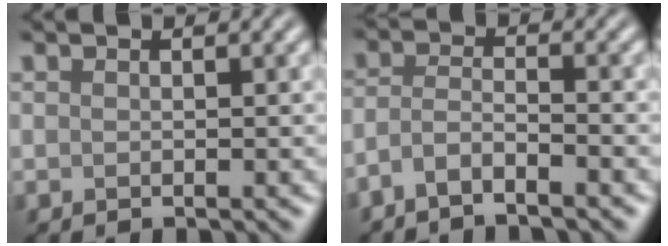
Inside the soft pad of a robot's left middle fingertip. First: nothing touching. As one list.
[{"total": 2.5, "force": [-1.9, 0.4, 1.6], "torque": [-0.032, 0.000, -0.047]}]